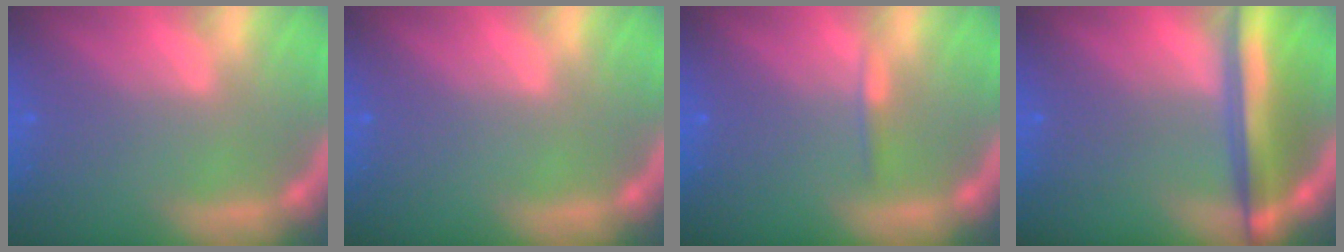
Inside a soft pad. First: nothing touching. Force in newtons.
{"total": 0.0}
{"total": 0.9}
{"total": 7.1}